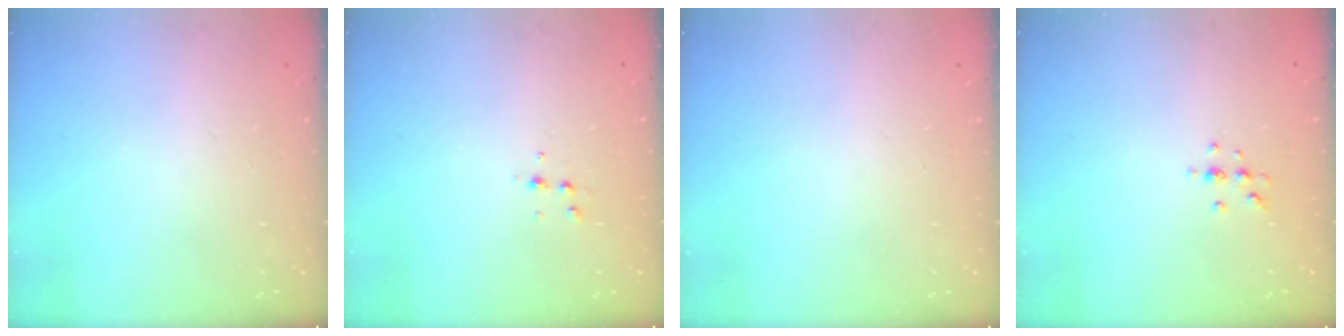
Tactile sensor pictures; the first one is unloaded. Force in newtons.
{"total": 4.1, "press": 4.0, "slide": 1.1}
{"total": 0.0}
{"total": 4.3, "press": 4.0, "slide": 1.4}